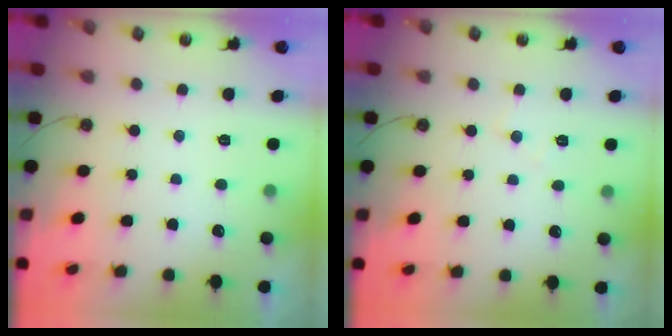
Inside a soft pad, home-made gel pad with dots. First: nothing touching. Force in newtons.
{"total": 5.7, "press": 5.7, "slide": 0.9}